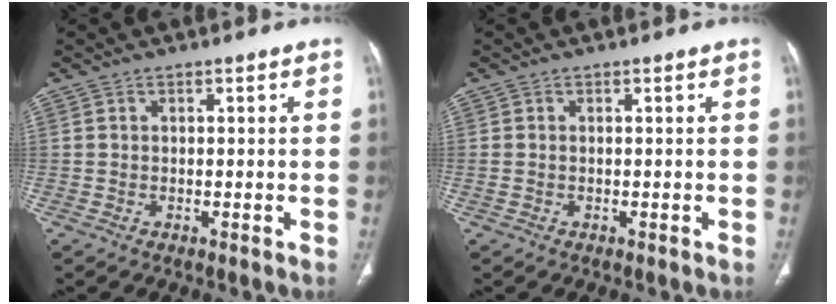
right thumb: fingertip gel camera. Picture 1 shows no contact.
{"total": 0.6, "force": [0.0, 0.3, 0.5], "torque": [-0.018, 0.005, 0.007]}